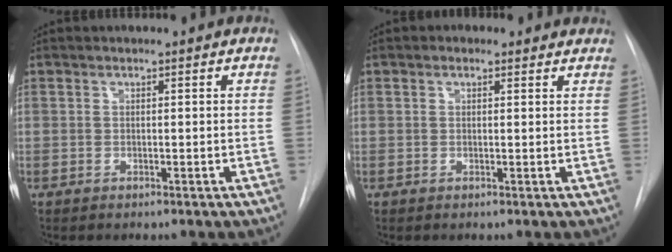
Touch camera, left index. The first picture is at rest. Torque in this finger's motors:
{"motor_torque": [0.99, -0.76, 0.11, 0.00]}